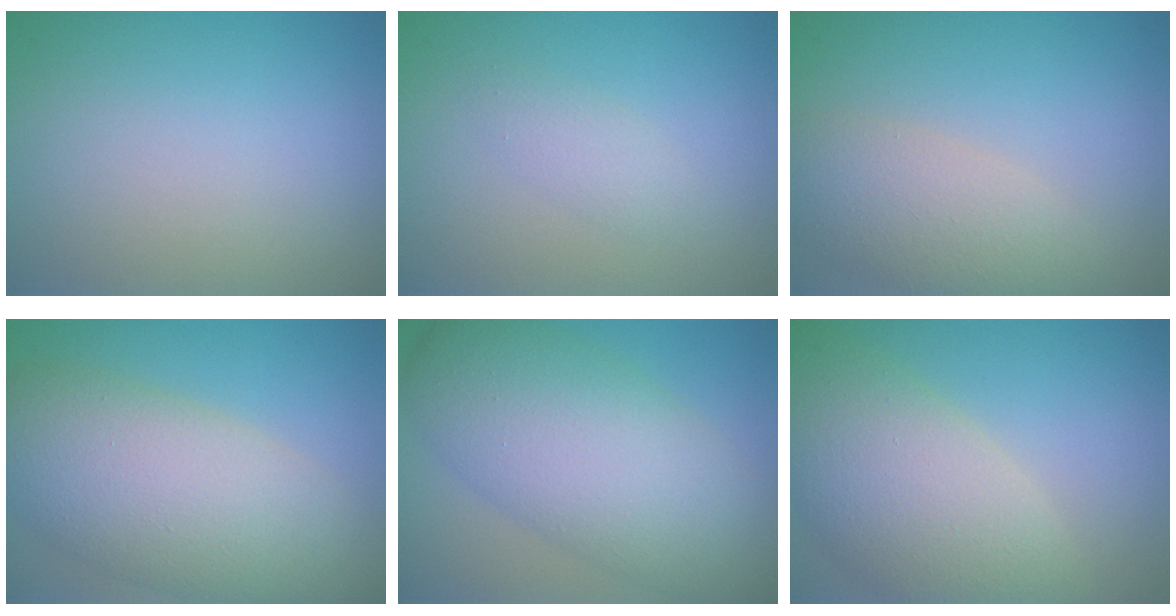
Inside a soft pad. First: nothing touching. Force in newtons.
{"total": 1.5, "press": 1.5, "slide": 0.1}
{"total": 4.6, "press": 4.6, "slide": 0.3}
{"total": 10.1, "press": 10.0, "slide": 0.6}
{"total": 10.0, "press": 10.0, "slide": 0.4}
{"total": 8.8, "press": 8.8, "slide": 0.6}